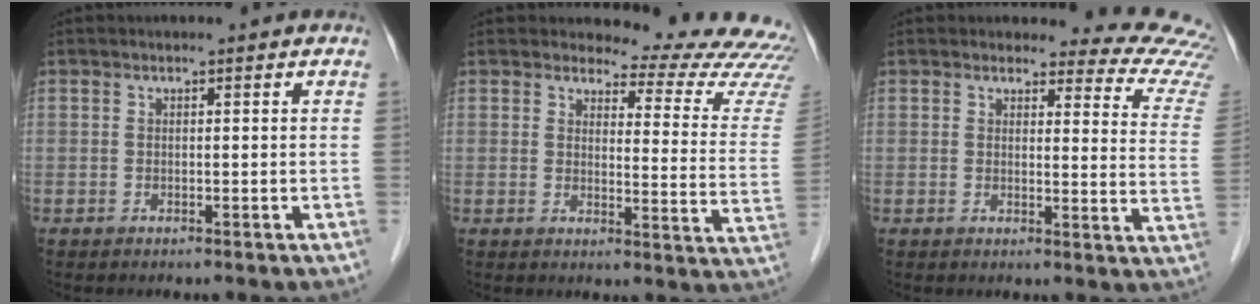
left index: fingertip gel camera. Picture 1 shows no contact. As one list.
[{"total": 15.9, "force": [15.5, 2.0, 2.5], "torque": [-0.006, -0.128, 0.140]}, {"total": 11.9, "force": [11.7, 1.8, 1.2], "torque": [0.024, -0.097, 0.083]}]